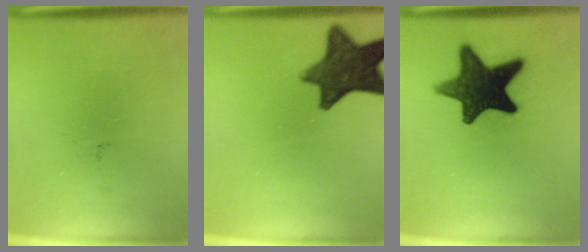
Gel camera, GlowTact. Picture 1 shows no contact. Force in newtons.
{"total": 12.0}
{"total": 15.6}